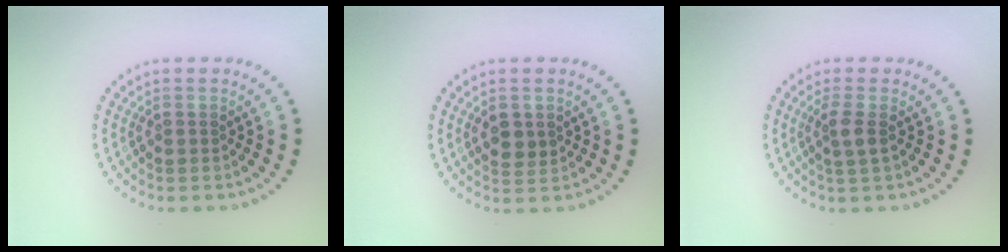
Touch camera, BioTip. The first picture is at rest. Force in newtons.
{"total": 1.9, "press": 1.8, "slide": 0.7}
{"total": 1.7, "press": 1.4, "slide": 0.9}